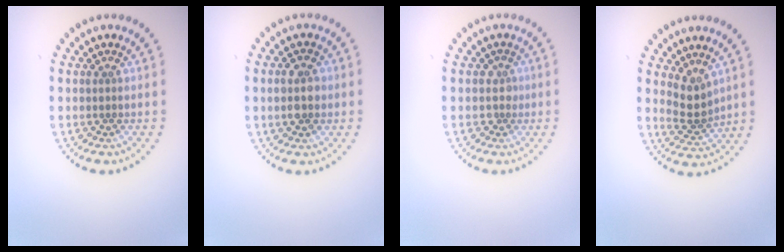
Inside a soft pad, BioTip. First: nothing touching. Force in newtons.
{"total": 2.9, "press": 2.9, "slide": 0.1}
{"total": 1.4, "press": 1.1, "slide": 0.9}
{"total": 2.8, "press": 2.2, "slide": 1.7}